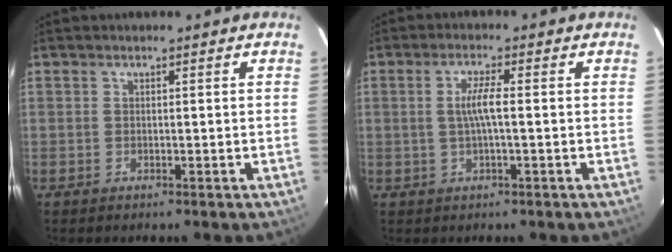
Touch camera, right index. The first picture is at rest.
{"total": 3.8, "force": [-0.2, 0.0, 3.8], "torque": [-0.074, 0.002, -0.003]}